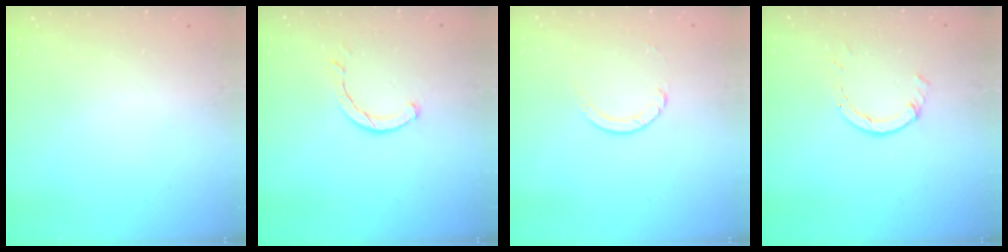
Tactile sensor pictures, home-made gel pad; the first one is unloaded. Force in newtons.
{"total": 2.0, "press": 2.0, "slide": 0.2}
{"total": 2.7, "press": 2.7, "slide": 0.3}
{"total": 2.6, "press": 2.5, "slide": 0.3}